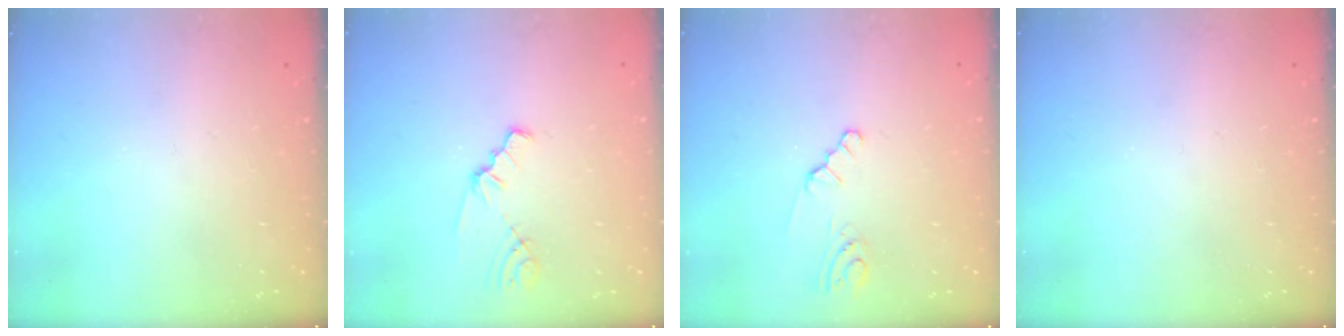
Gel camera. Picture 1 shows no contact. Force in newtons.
{"total": 1.5, "press": 1.5, "slide": 0.3}
{"total": 1.4, "press": 1.4, "slide": 0.2}
{"total": 0.0}